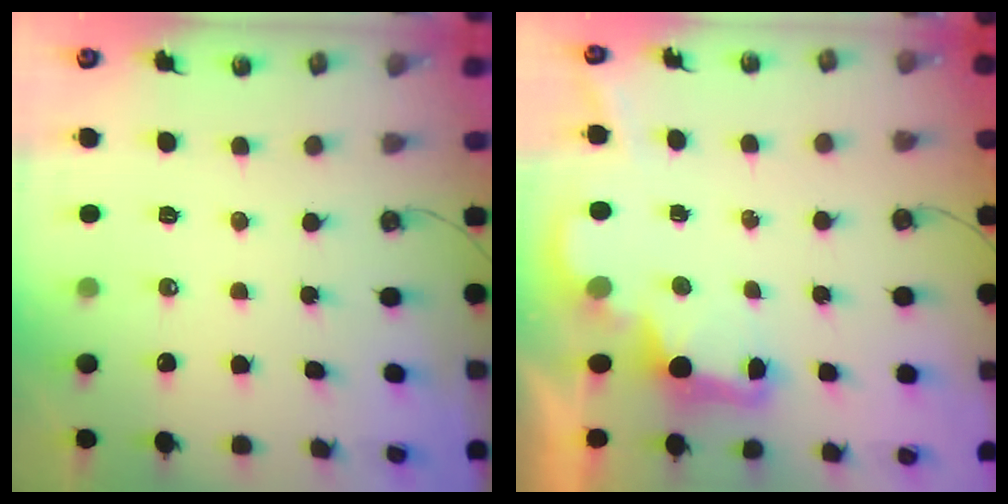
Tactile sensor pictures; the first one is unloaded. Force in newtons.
{"total": 2.7, "press": 2.6, "slide": 0.5}